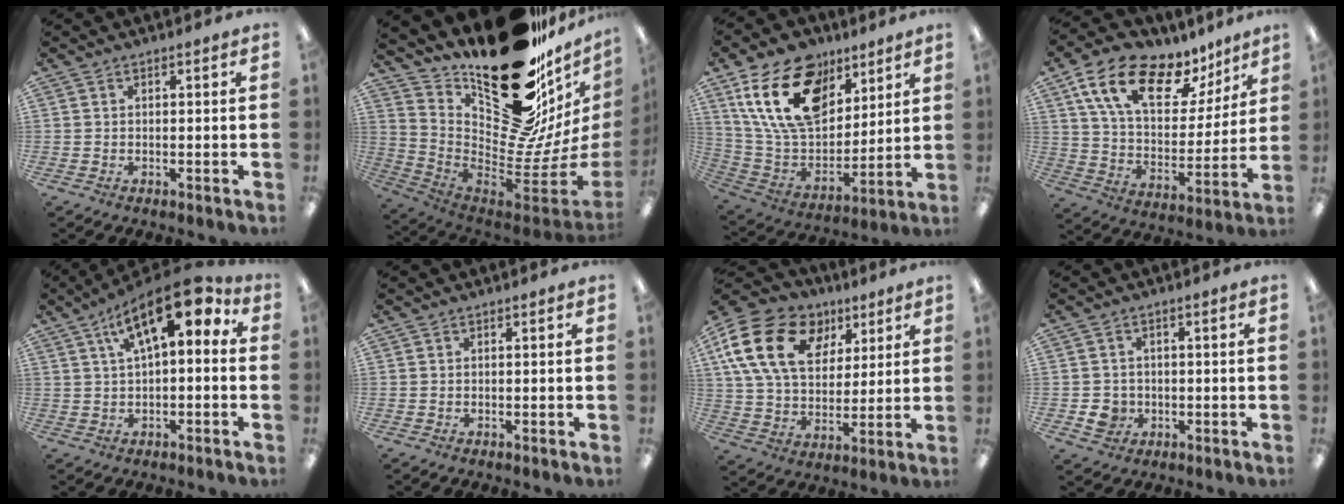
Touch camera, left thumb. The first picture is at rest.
{"total": 28.3, "force": [19.2, 11.2, 17.5], "torque": [-0.200, -0.178, 0.367]}
{"total": 21.4, "force": [11.1, 13.4, 12.5], "torque": [-0.239, -0.043, 0.203]}
{"total": 19.6, "force": [11.6, 10.1, 12.2], "torque": [-0.218, -0.050, 0.206]}
{"total": 13.8, "force": [5.2, 5.9, 11.4], "torque": [-0.166, -0.021, 0.085]}
{"total": 0.0}
{"total": 20.8, "force": [8.4, 14.6, 12.2], "torque": [-0.237, -0.016, 0.154]}
{"total": 4.4, "force": [-1.1, 4.0, 1.4], "torque": [-0.022, 0.004, -0.018]}